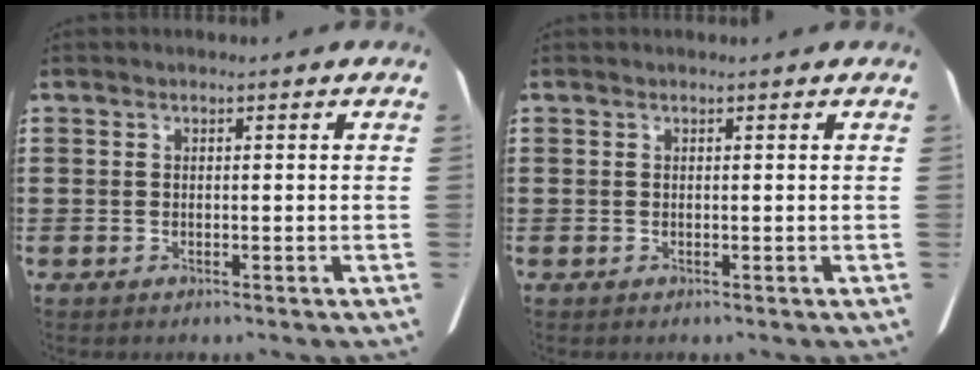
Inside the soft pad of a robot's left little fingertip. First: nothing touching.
{"total": 0.0}